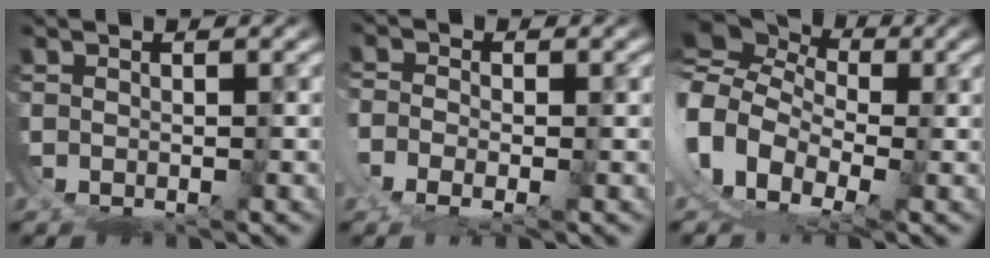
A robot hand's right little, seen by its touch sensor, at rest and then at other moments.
{"total": 0.8, "force": [-0.3, -0.5, 0.6], "torque": [-0.016, -0.009, 0.000]}
{"total": 11.1, "force": [1.7, 10.0, 4.5], "torque": [-0.142, -0.018, 0.011]}